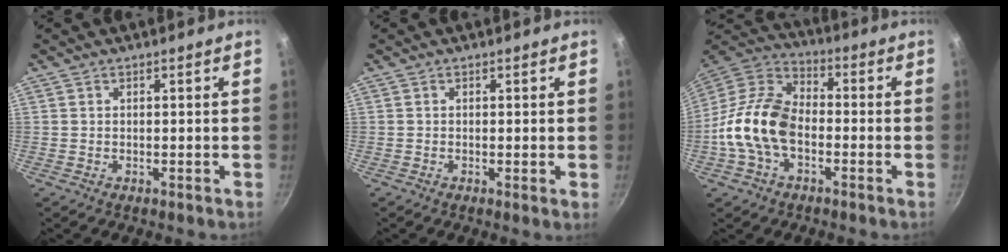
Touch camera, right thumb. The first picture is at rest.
{"total": 0.8, "force": [0.0, 0.0, 0.8], "torque": [-0.011, -0.005, -0.005]}
{"total": 15.0, "force": [-3.5, 9.5, 11.2], "torque": [-0.185, 0.041, -0.086]}